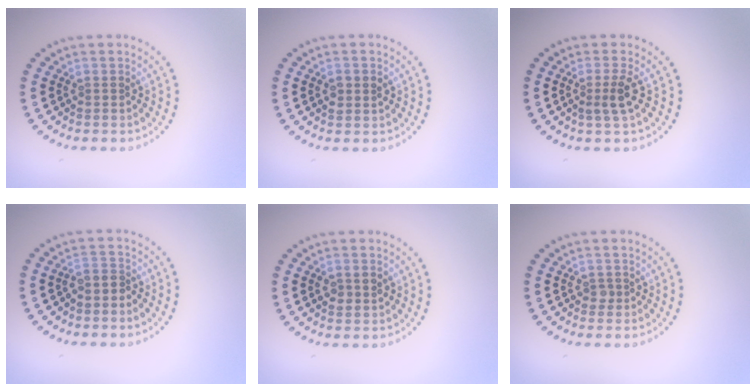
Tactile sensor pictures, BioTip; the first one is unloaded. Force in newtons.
{"total": 1.5, "press": 1.5, "slide": 0.2}
{"total": 1.9, "press": 1.5, "slide": 1.2}
{"total": 1.2, "press": 0.8, "slide": 0.9}
{"total": 1.5, "press": 1.5, "slide": 0.1}
{"total": 0.7, "press": 0.5, "slide": 0.4}